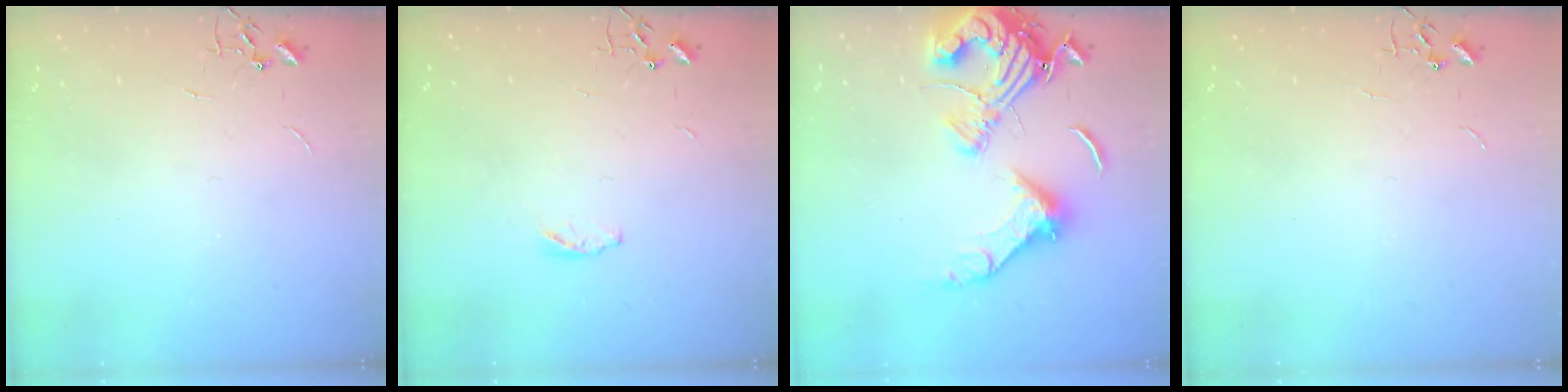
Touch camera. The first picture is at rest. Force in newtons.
{"total": 4.0, "press": 4.0, "slide": 0.6}
{"total": 19.3, "press": 19.1, "slide": 2.7}
{"total": 0.0}